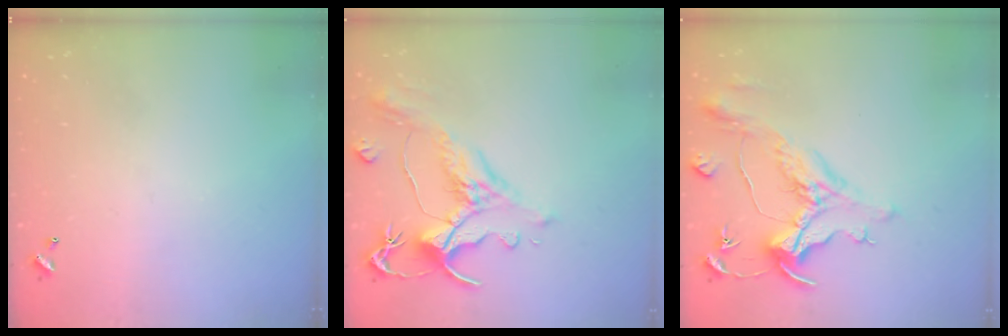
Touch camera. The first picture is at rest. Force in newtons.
{"total": 1.6, "press": 0.4, "slide": 1.6}
{"total": 1.5, "press": 0.8, "slide": 1.2}